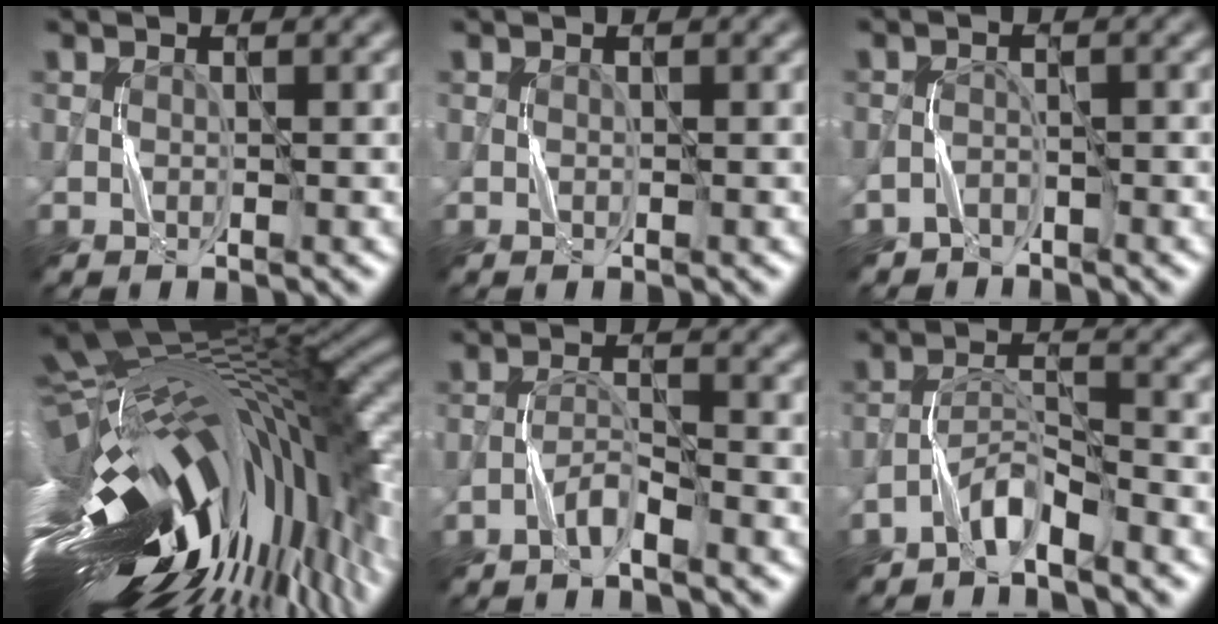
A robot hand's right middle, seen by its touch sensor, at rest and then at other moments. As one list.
[{"total": 0.0}, {"total": 1.7, "force": [-1.6, 0.7, -0.2], "torque": [0.007, 0.008, -0.031]}, {"total": 19.7, "force": [-3.3, 7.5, 17.9], "torque": [-0.304, -0.029, -0.058]}, {"total": 2.1, "force": [-1.7, 0.2, 1.3], "torque": [-0.026, 0.011, -0.035]}, {"total": 3.1, "force": [-2.7, 0.5, 1.6], "torque": [-0.030, 0.013, -0.056]}]